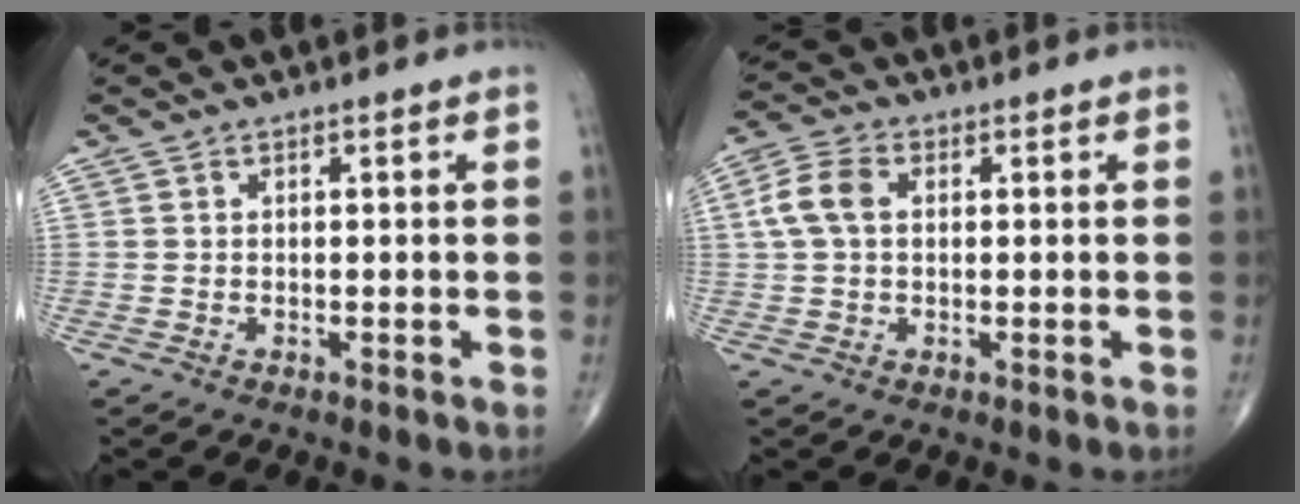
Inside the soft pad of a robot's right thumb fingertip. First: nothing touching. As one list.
[{"total": 6.1, "force": [1.0, 4.1, 4.5], "torque": [-0.101, 0.017, 0.015]}]